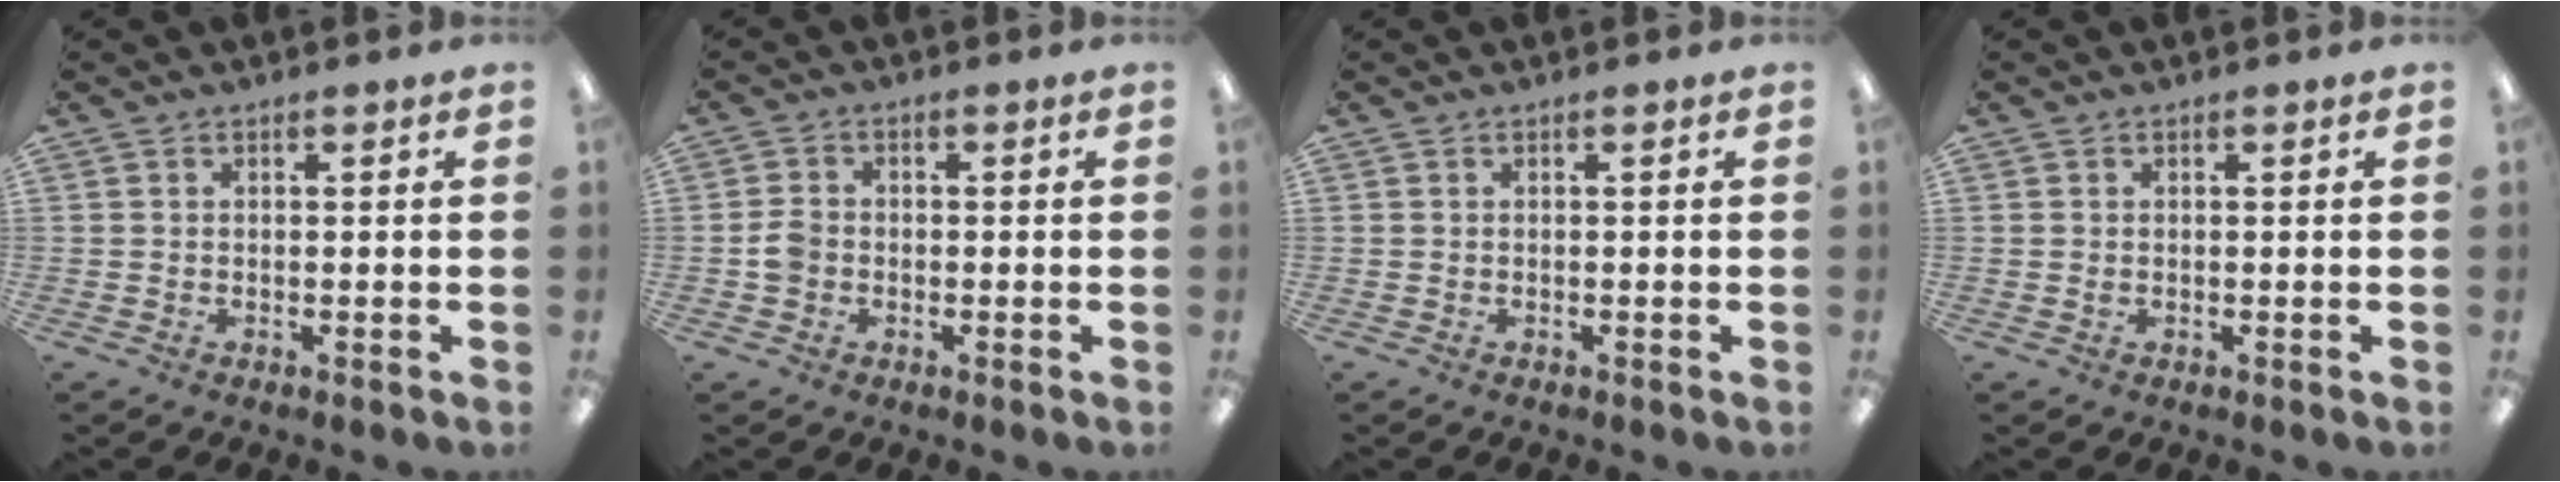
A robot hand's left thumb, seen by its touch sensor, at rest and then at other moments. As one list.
[{"total": 3.4, "force": [-0.8, 2.8, 1.7], "torque": [-0.028, 0.008, -0.015]}, {"total": 0.0}, {"total": 0.6, "force": [0.1, 0.5, 0.4], "torque": [-0.009, 0.003, 0.001]}]